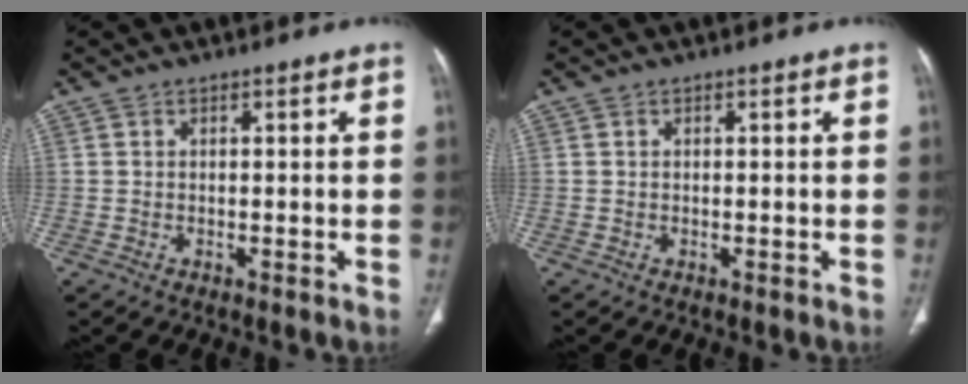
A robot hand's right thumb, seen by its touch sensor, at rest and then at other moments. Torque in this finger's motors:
{"motor_torque": [0.10, 0.04, -0.16, 0.03, 0.04]}